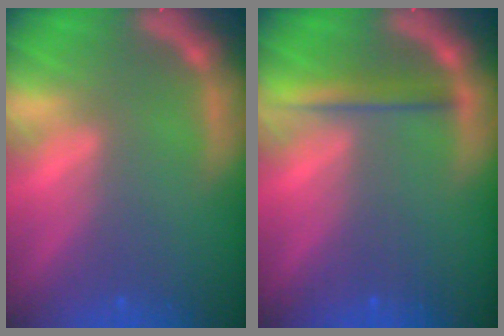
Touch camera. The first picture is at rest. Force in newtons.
{"total": 2.5}